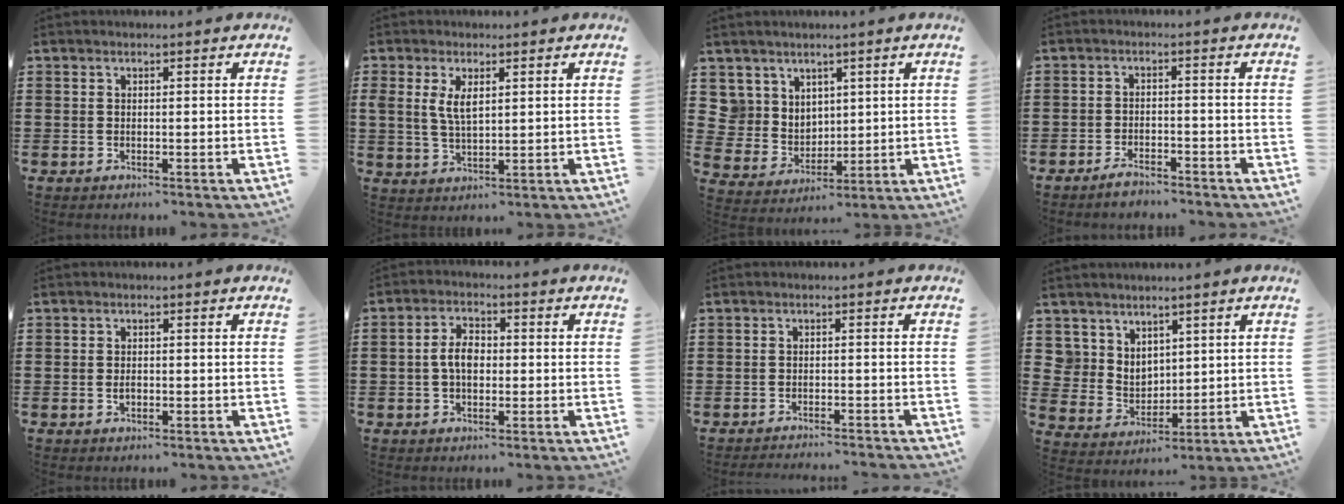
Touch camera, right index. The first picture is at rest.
{"total": 4.3, "force": [1.4, 1.8, 3.6], "torque": [-0.075, 0.005, 0.025]}
{"total": 6.0, "force": [3.4, 4.9, 0.0], "torque": [-0.033, -0.005, 0.067]}
{"total": 2.5, "force": [-2.4, 0.5, 0.5], "torque": [-0.013, 0.006, -0.049]}
{"total": 1.1, "force": [-0.3, 0.6, 0.9], "torque": [-0.018, 0.001, -0.006]}
{"total": 4.4, "force": [-0.3, 2.5, 3.6], "torque": [-0.078, 0.006, -0.009]}
{"total": 1.7, "force": [-1.7, -0.2, 0.1], "torque": [-0.005, 0.001, -0.035]}
{"total": 5.5, "force": [4.0, 3.8, 0.0], "torque": [-0.026, -0.005, 0.077]}